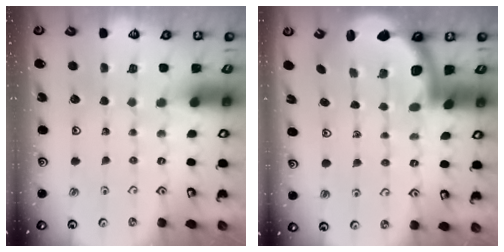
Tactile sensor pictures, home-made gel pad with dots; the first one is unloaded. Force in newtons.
{"total": 4.9, "press": 4.6, "slide": 1.5}